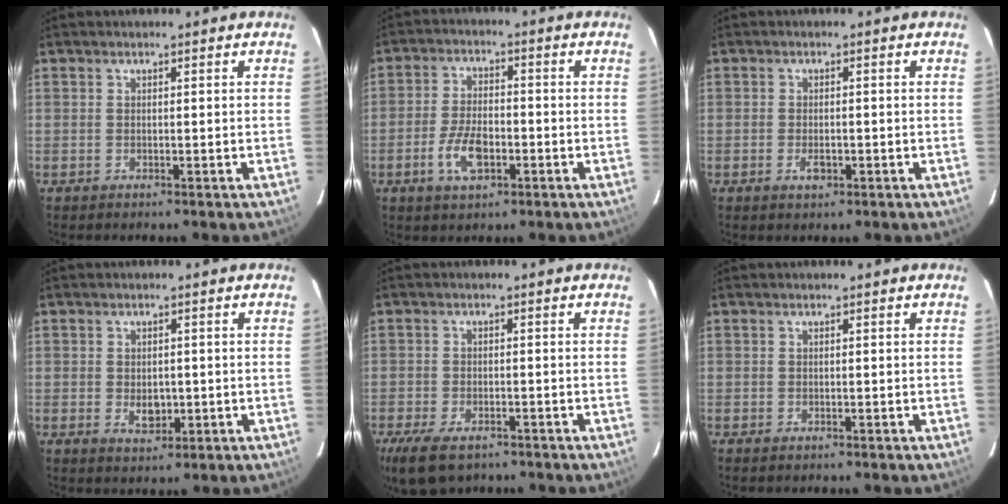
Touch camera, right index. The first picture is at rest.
{"total": 7.6, "force": [-3.1, 3.6, 5.9], "torque": [-0.127, 0.000, -0.054]}
{"total": 2.4, "force": [-1.0, 1.3, 1.7], "torque": [-0.032, -0.002, -0.016]}
{"total": 3.8, "force": [-0.7, 2.7, 2.7], "torque": [-0.044, -0.004, -0.006]}
{"total": 9.2, "force": [-6.4, 4.2, 5.1], "torque": [-0.127, -0.026, -0.114]}
{"total": 0.7, "force": [-0.5, 0.4, 0.3], "torque": [-0.007, -0.003, -0.009]}